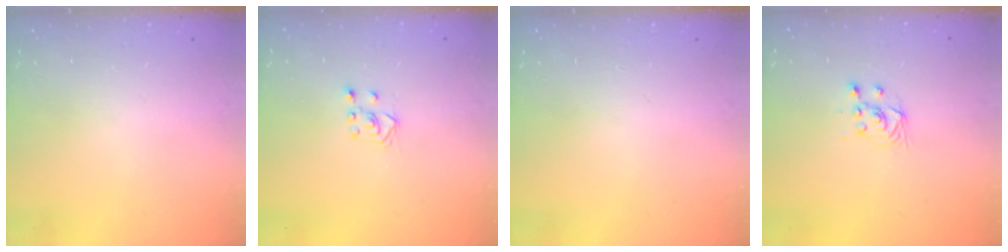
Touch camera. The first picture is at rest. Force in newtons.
{"total": 3.6, "press": 3.6, "slide": 0.4}
{"total": 0.0}
{"total": 2.9, "press": 2.7, "slide": 1.0}